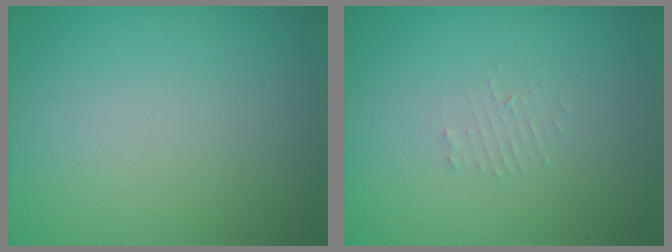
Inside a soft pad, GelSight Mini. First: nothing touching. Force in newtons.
{"total": 0.9, "press": 0.9, "slide": 0.2}